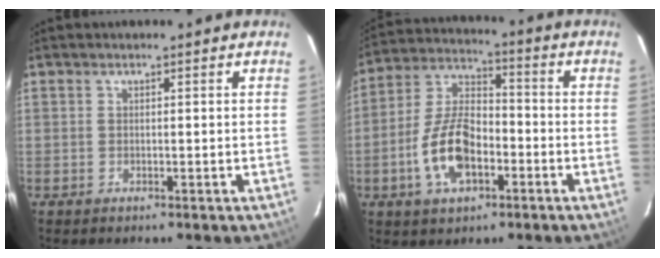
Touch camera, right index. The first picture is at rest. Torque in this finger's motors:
{"motor_torque": [1.75, -0.39, 0.89, 0.18]}